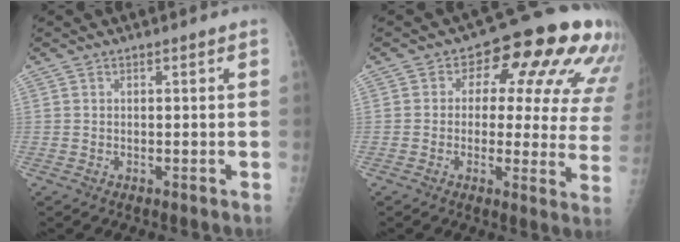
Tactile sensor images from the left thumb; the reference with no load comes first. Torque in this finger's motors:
{"motor_torque": [0.45, 0.39, 0.00, -0.33, 0.14]}